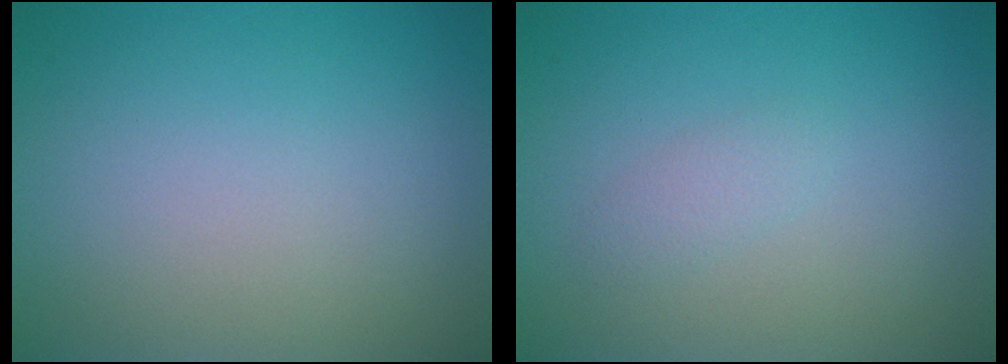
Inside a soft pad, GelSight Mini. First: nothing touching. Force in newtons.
{"total": 1.0, "press": 1.0, "slide": 0.0}